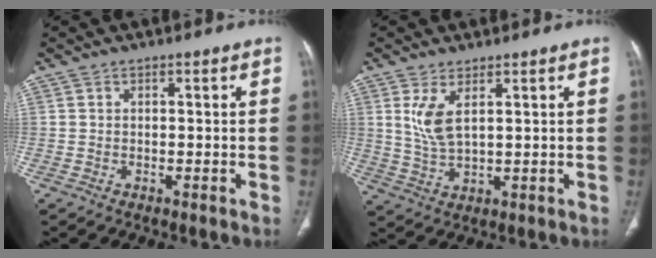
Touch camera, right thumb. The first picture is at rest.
{"total": 5.7, "force": [2.2, 2.1, 4.7], "torque": [-0.102, -0.016, 0.057]}